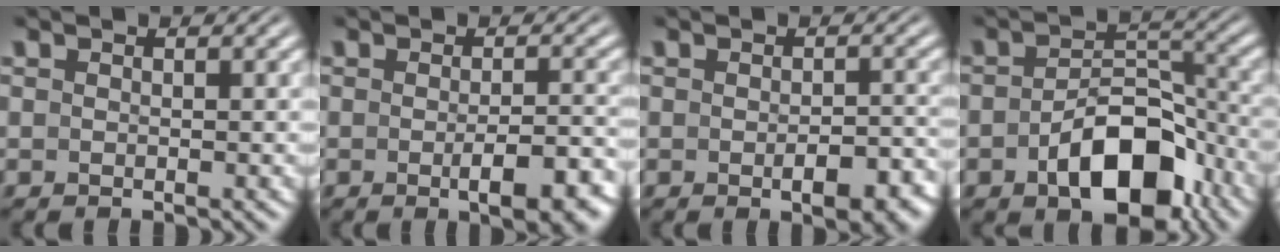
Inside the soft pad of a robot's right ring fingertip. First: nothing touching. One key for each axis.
{"total": 4.6, "fx": -2.5, "fy": 1.2, "fz": 3.7, "tx": -0.045, "ty": -0.009, "tz": -0.037}
{"total": 3.9, "fx": -2.2, "fy": 1.6, "fz": 2.8, "tx": -0.035, "ty": -0.006, "tz": -0.034}
{"total": 7.0, "fx": -3.6, "fy": 3.5, "fz": 4.8, "tx": -0.065, "ty": -0.011, "tz": -0.051}